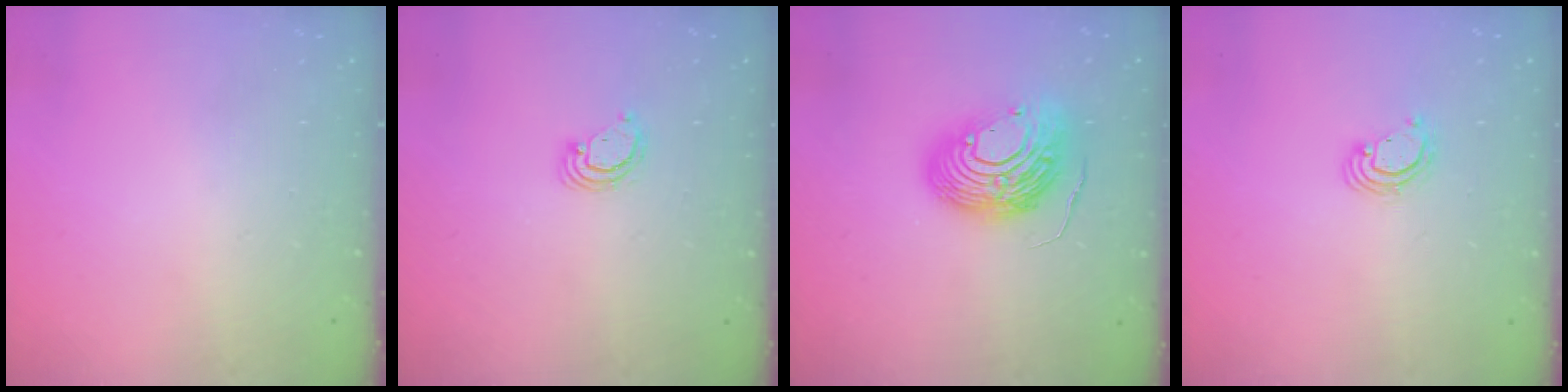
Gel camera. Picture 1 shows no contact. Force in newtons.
{"total": 2.9, "press": 2.9, "slide": 0.3}
{"total": 14.7, "press": 14.7, "slide": 1.3}
{"total": 2.6, "press": 2.6, "slide": 0.1}